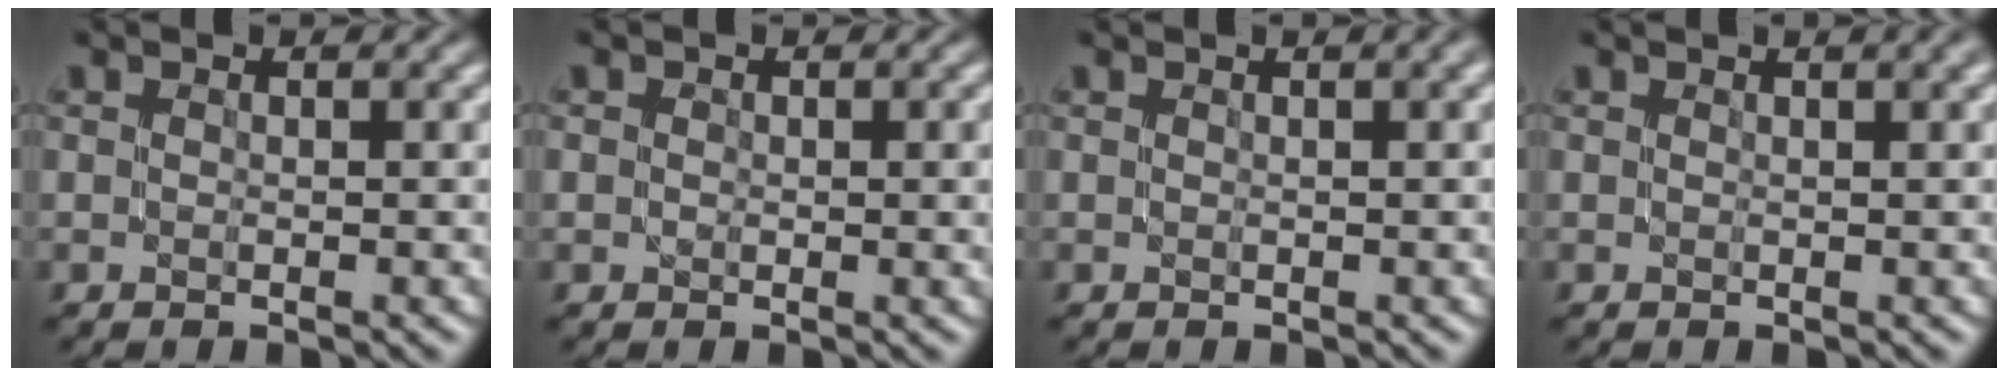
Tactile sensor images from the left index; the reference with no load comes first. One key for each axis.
{"total": 1.9, "fx": 0.3, "fy": 1.3, "fz": 1.4, "tx": -0.016, "ty": -0.003, "tz": 0.006}
{"total": 2.6, "fx": 1.2, "fy": 1.0, "fz": 2.1, "tx": -0.013, "ty": 0.004, "tz": 0.003}
{"total": 3.3, "fx": 1.8, "fy": 1.3, "fz": 2.4, "tx": -0.010, "ty": 0.009, "tz": 0.002}